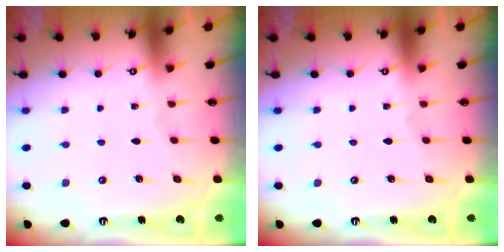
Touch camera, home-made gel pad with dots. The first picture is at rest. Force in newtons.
{"total": 0.0}